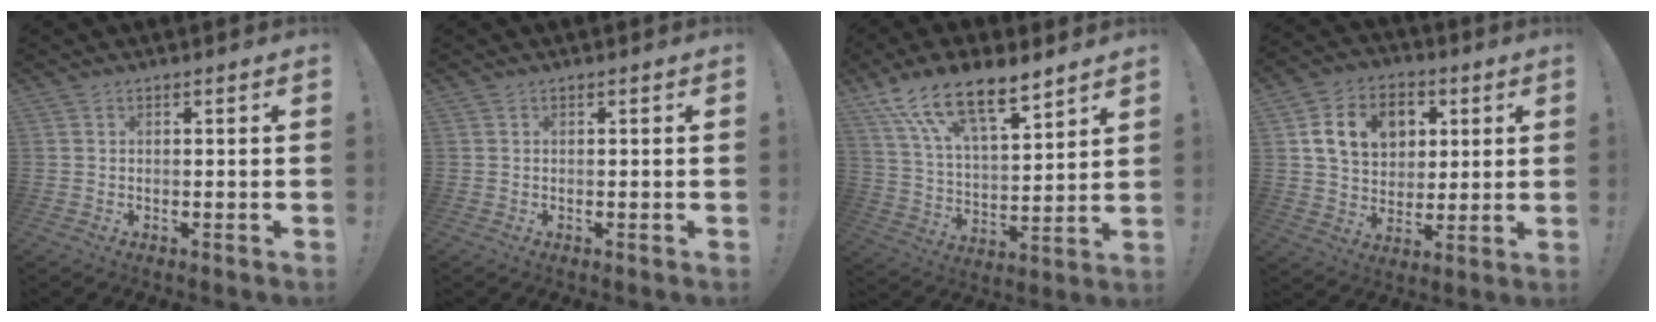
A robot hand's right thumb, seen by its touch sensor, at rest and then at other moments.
{"total": 0.0}
{"total": 16.1, "force": [11.8, 5.5, 9.4], "torque": [-0.173, -0.076, 0.213]}
{"total": 14.3, "force": [4.5, 11.2, 7.6], "torque": [-0.118, -0.007, 0.091]}